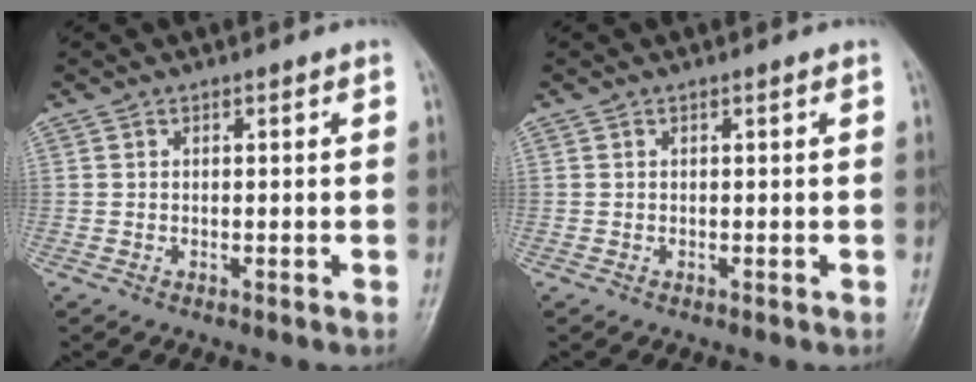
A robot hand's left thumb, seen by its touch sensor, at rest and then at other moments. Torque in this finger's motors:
{"motor_torque": [0.00, 0.00, -0.02, -0.01, 0.00]}